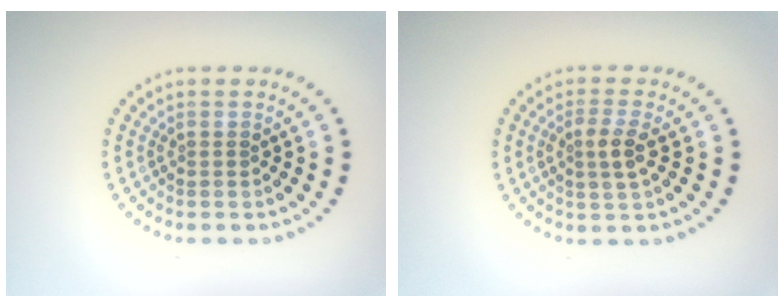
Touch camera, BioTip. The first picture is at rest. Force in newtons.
{"total": 2.2, "press": 2.1, "slide": 0.7}